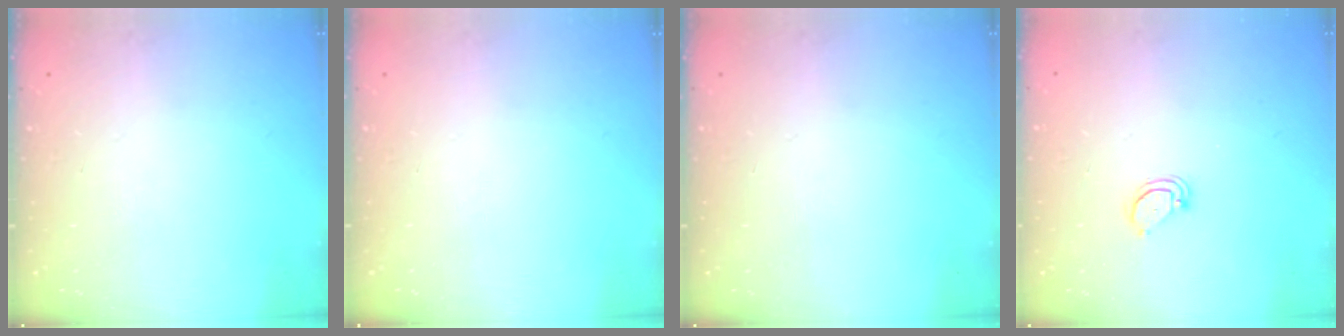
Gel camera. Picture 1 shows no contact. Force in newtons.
{"total": 0.0}
{"total": 0.0}
{"total": 2.6, "press": 2.6, "slide": 0.2}